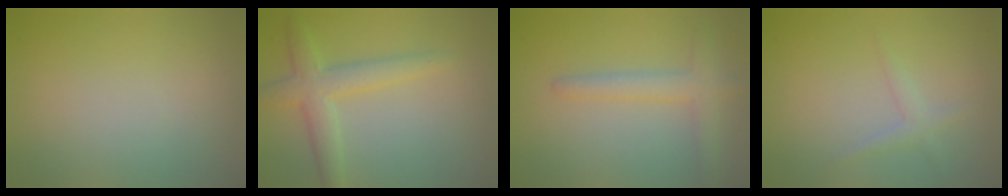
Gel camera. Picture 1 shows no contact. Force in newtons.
{"total": 3.7, "press": 3.7, "slide": 0.2}
{"total": 2.8, "press": 2.8, "slide": 0.2}
{"total": 1.2, "press": 1.2, "slide": 0.0}